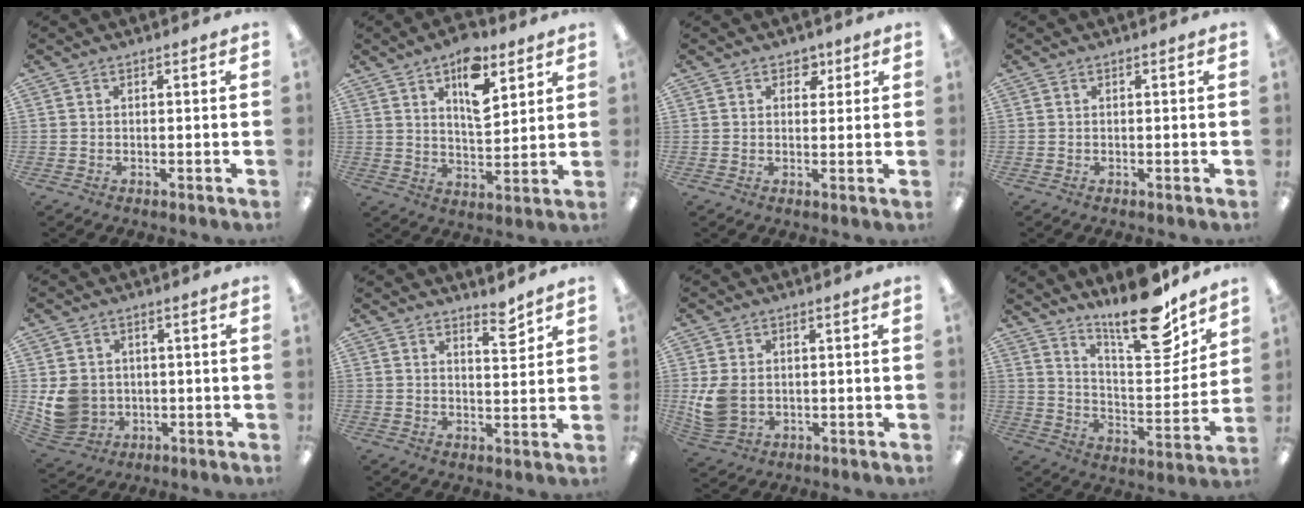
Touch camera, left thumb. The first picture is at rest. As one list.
[{"total": 13.6, "force": [8.2, 6.4, 8.8], "torque": [-0.115, -0.043, 0.136]}, {"total": 3.0, "force": [1.5, 2.3, 1.2], "torque": [-0.002, -0.005, 0.023]}, {"total": 0.0}, {"total": 8.2, "force": [0.1, 7.6, 3.0], "torque": [-0.080, 0.006, 0.010]}, {"total": 4.7, "force": [4.0, 1.0, 2.3], "torque": [-0.014, -0.034, 0.064]}, {"total": 6.7, "force": [0.1, 5.0, 4.5], "torque": [-0.097, -0.001, 0.005]}, {"total": 18.2, "force": [14.9, 4.4, 9.5], "torque": [-0.147, -0.109, 0.248]}]